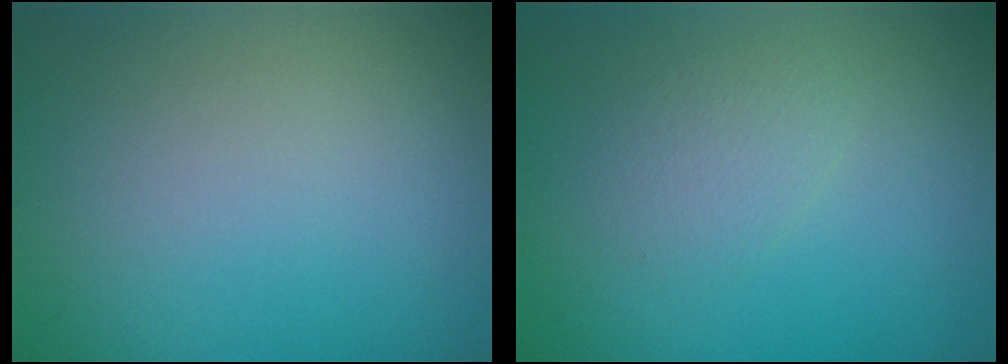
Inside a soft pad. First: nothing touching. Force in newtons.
{"total": 1.6, "press": 1.6, "slide": 0.0}